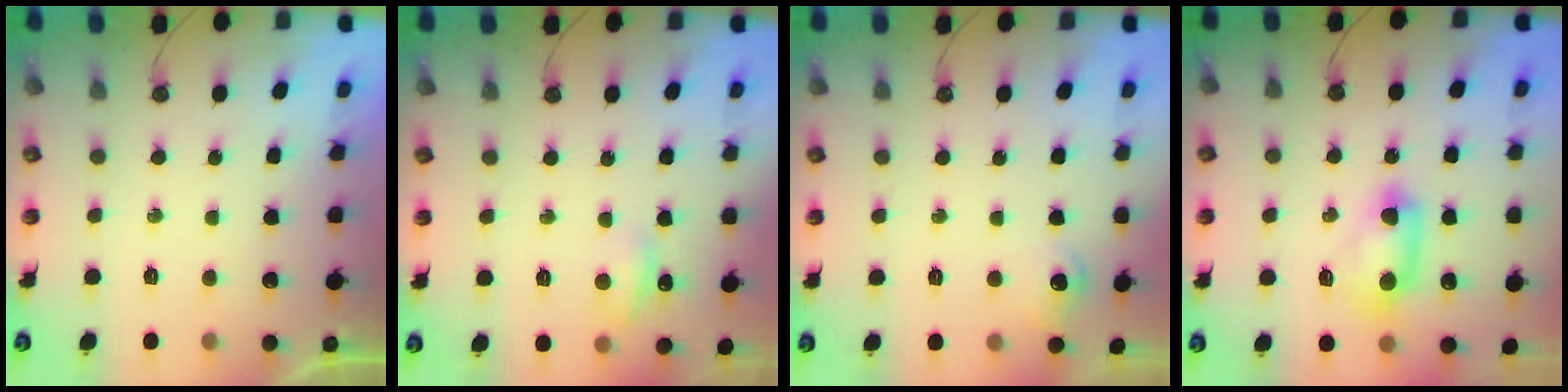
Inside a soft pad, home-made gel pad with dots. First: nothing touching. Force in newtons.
{"total": 6.7, "press": 6.6, "slide": 0.8}
{"total": 7.9, "press": 7.8, "slide": 1.0}
{"total": 10.0, "press": 9.9, "slide": 1.4}